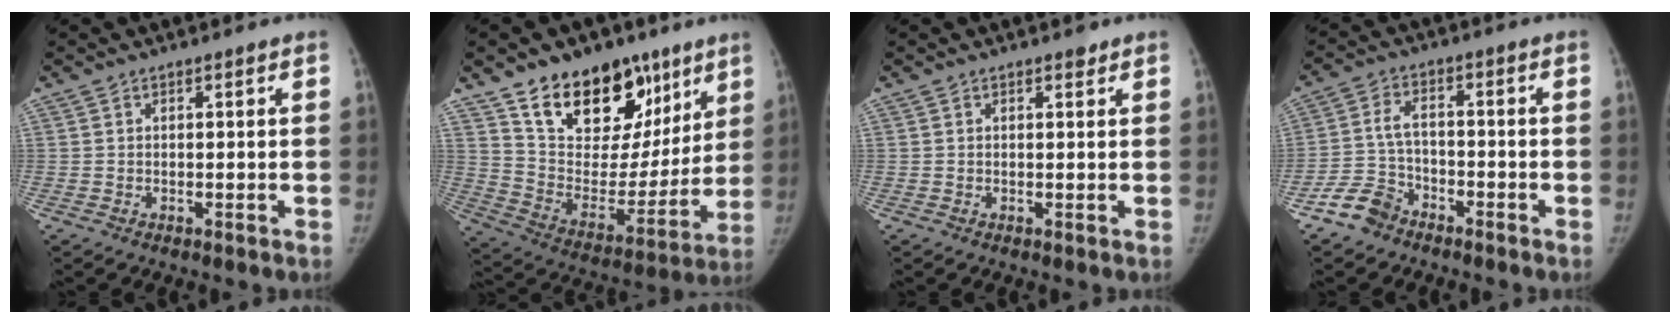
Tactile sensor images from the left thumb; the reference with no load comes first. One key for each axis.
{"total": 23.9, "fx": 14.8, "fy": 14.3, "fz": 12.2, "tx": -0.135, "ty": -0.053, "tz": 0.247}
{"total": 0.9, "fx": 0.7, "fy": 0.5, "fz": 0.4, "tx": -0.002, "ty": -0.004, "tz": 0.007}
{"total": 6.5, "fx": -4.8, "fy": 3.9, "fz": 2.0, "tx": -0.035, "ty": 0.022, "tz": -0.098}